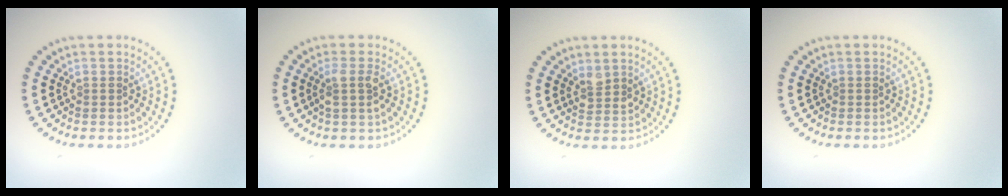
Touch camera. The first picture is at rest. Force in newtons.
{"total": 1.8, "press": 1.5, "slide": 1.0}
{"total": 1.7, "press": 1.4, "slide": 0.9}
{"total": 0.0}